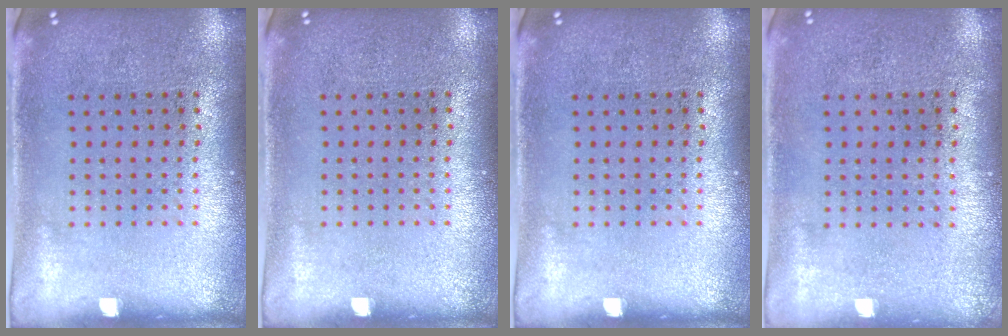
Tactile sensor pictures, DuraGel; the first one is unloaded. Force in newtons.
{"total": 0.0}
{"total": 0.0}
{"total": 0.0}